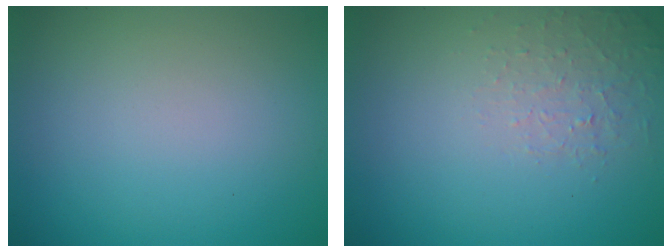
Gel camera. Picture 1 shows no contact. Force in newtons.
{"total": 1.3, "press": 0.4, "slide": 1.2}